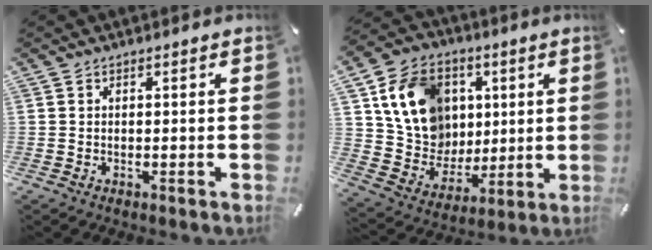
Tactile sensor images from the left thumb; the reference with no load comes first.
{"total": 16.8, "force": [5.0, 14.3, 7.1], "torque": [-0.109, -0.007, 0.105]}